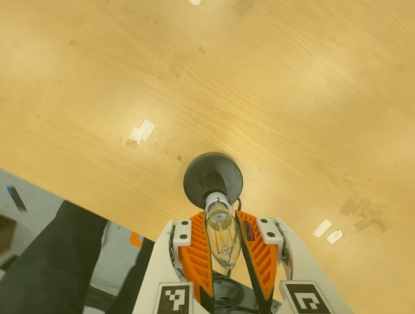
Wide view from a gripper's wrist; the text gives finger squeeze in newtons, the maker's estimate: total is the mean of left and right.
{"total": 14.2, "left": 14.5, "right": 14.0}